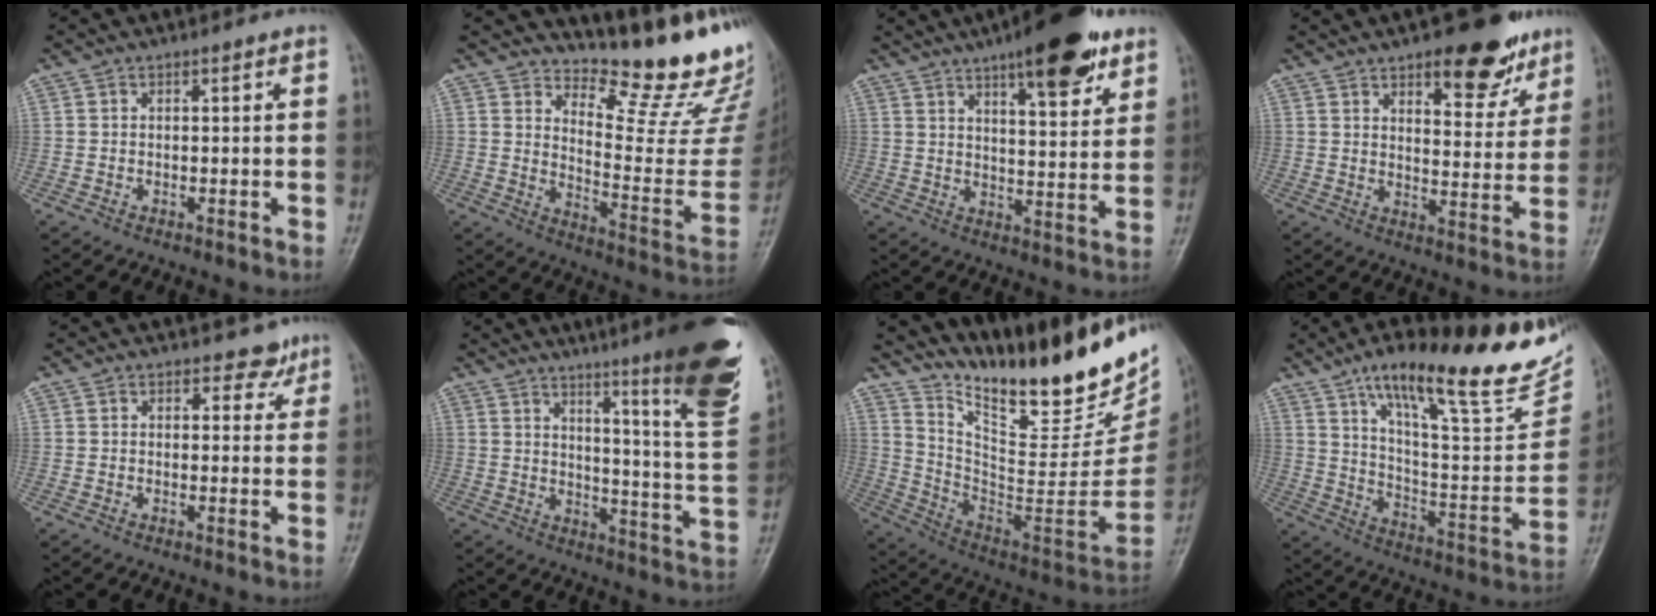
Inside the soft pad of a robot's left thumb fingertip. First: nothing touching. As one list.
[{"total": 18.9, "force": [15.9, 4.6, 9.1], "torque": [-0.082, -0.167, 0.212]}, {"total": 15.5, "force": [9.6, 4.7, 11.2], "torque": [-0.129, -0.044, 0.139]}, {"total": 14.5, "force": [9.1, 6.0, 9.6], "torque": [-0.076, -0.048, 0.126]}, {"total": 3.1, "force": [2.4, 1.9, 0.4], "torque": [0.020, -0.015, 0.023]}, {"total": 24.2, "force": [15.6, 2.1, 18.4], "torque": [-0.229, -0.096, 0.207]}, {"total": 28.5, "force": [22.0, 8.1, 16.3], "torque": [-0.211, -0.133, 0.344]}, {"total": 27.8, "force": [19.7, 7.1, 18.4], "torque": [-0.235, -0.077, 0.299]}]